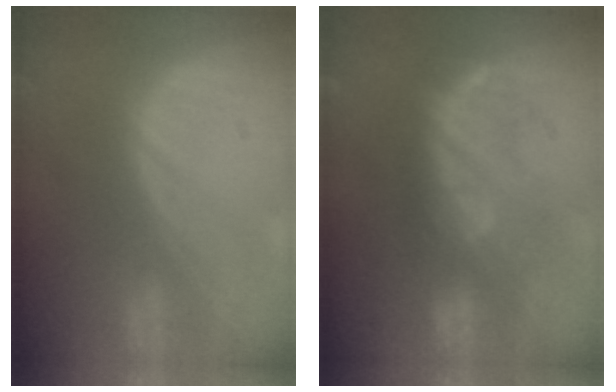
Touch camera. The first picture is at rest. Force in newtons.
{"total": 8.0, "press": 7.9, "slide": 0.7}